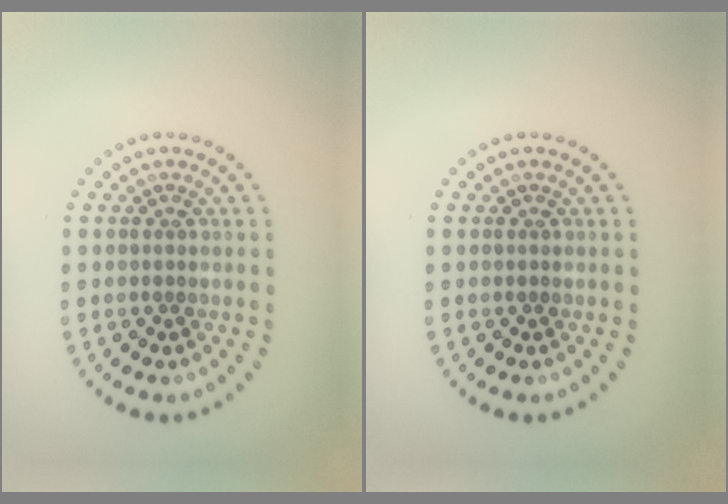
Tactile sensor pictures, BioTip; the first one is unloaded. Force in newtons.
{"total": 0.0}